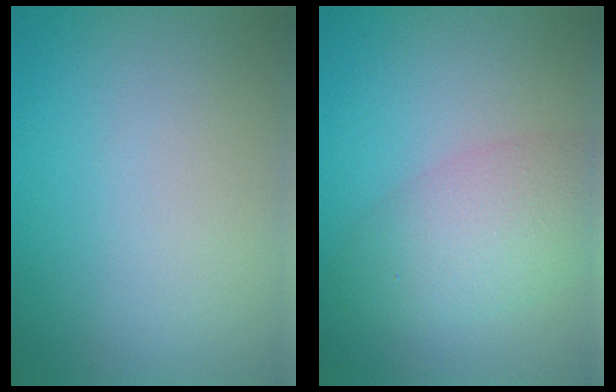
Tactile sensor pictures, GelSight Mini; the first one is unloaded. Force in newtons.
{"total": 4.9, "press": 4.9, "slide": 0.2}